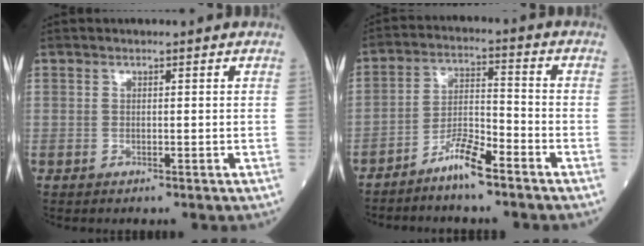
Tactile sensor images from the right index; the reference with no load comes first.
{"total": 6.3, "force": [-4.9, 0.6, 3.9], "torque": [-0.074, -0.001, -0.096]}